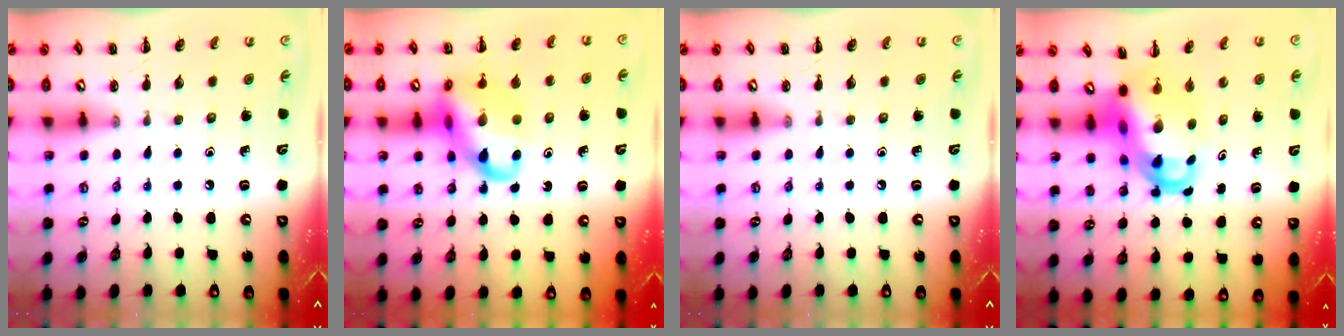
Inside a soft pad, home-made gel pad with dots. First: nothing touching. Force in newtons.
{"total": 17.2, "press": 17.0, "slide": 2.6}
{"total": 0.0}
{"total": 8.8, "press": 8.5, "slide": 2.4}